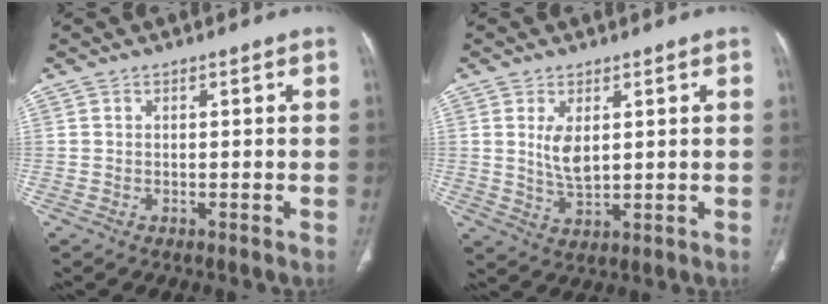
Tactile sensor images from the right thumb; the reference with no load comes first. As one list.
[{"total": 4.9, "force": [1.4, 2.3, 4.1], "torque": [-0.076, -0.016, 0.037]}]